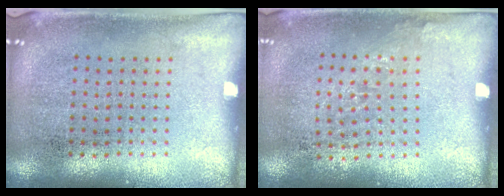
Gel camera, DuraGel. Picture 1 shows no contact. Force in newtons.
{"total": 0.8, "press": 0.6, "slide": 0.5}